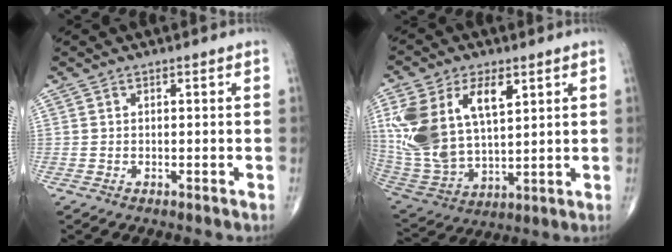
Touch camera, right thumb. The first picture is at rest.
{"total": 19.9, "force": [6.6, 11.1, 15.2], "torque": [-0.301, -0.017, 0.133]}